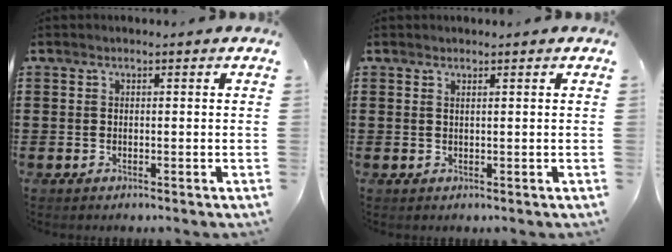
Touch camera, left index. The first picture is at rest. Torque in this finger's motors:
{"motor_torque": [-0.04, 0.02, -0.01, -0.01]}